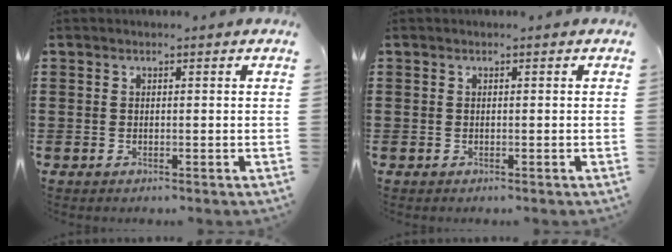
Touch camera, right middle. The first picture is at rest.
{"total": 0.0}